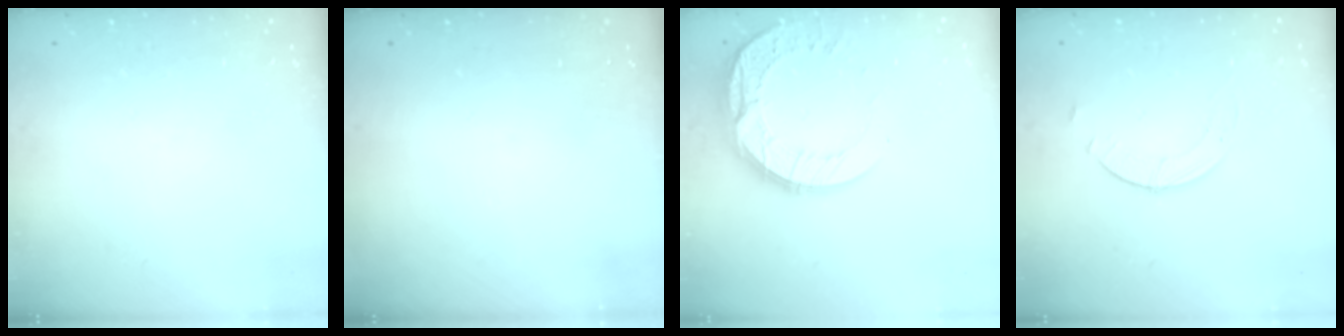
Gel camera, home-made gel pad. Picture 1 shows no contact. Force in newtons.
{"total": 0.0}
{"total": 15.4, "press": 15.4, "slide": 1.2}
{"total": 1.8, "press": 1.8, "slide": 0.2}